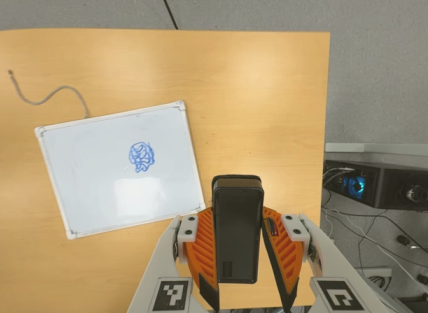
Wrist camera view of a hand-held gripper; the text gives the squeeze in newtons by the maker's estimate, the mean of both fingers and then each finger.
{"total": 5.9, "left": 4.5, "right": 7.4}